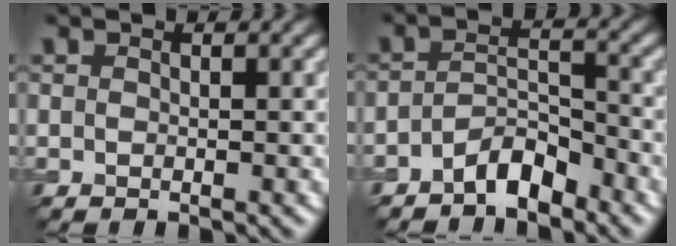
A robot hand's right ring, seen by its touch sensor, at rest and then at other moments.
{"total": 3.4, "force": [-2.6, 1.1, 1.8], "torque": [-0.030, 0.012, -0.051]}